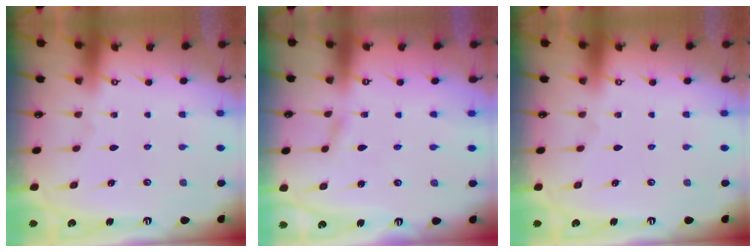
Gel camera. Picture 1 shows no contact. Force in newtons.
{"total": 1.6, "press": 1.6, "slide": 0.2}
{"total": 0.0}